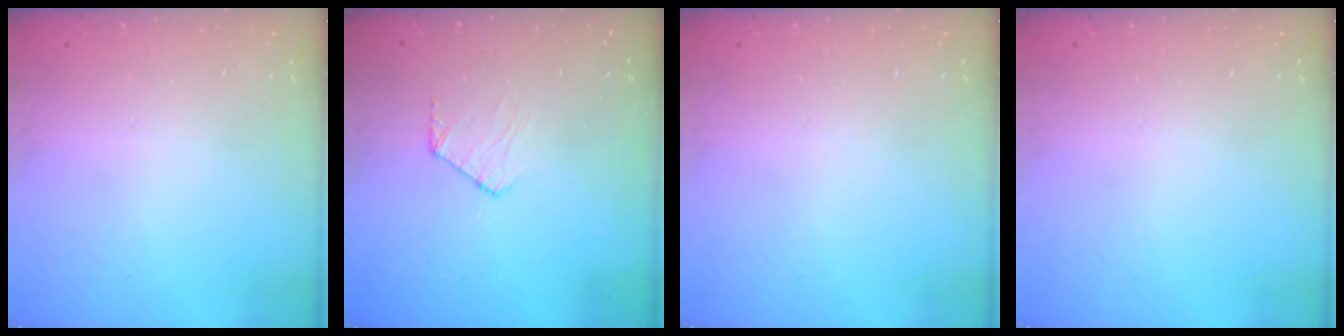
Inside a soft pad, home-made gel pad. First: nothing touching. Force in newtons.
{"total": 6.5, "press": 6.4, "slide": 0.6}
{"total": 0.0}
{"total": 0.0}